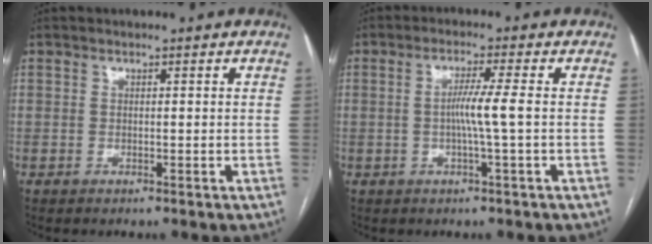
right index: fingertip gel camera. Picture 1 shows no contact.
{"total": 4.2, "force": [-0.4, -1.0, 4.1], "torque": [-0.074, 0.003, -0.006]}